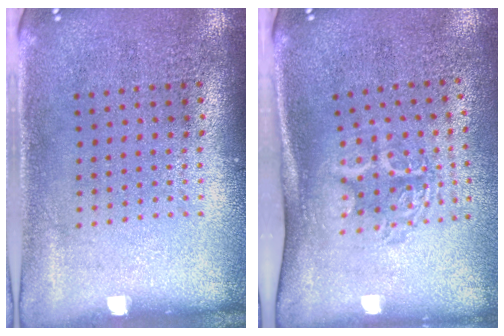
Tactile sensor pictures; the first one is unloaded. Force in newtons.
{"total": 1.8, "press": 1.2, "slide": 1.3}